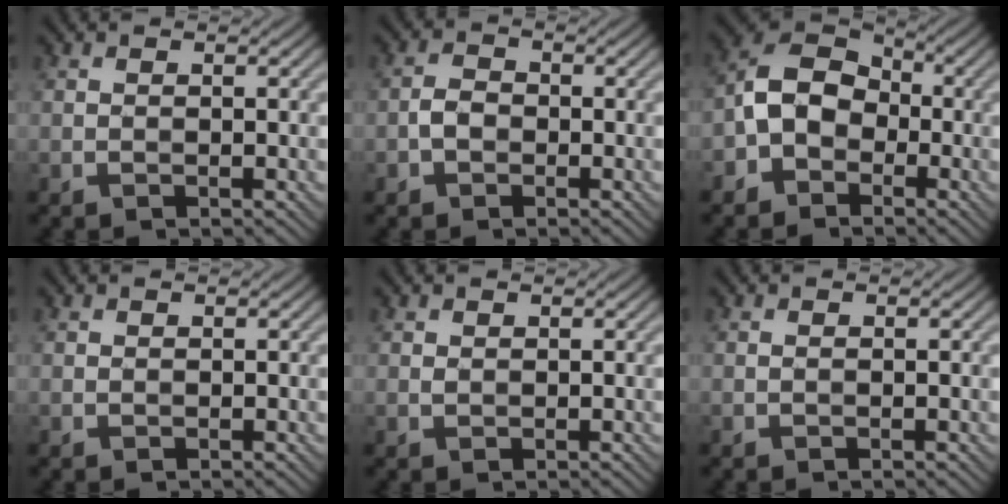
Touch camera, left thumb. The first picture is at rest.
{"total": 2.3, "force": [-0.9, 1.8, 1.2], "torque": [-0.024, 0.003, -0.024]}
{"total": 7.2, "force": [-2.2, 5.5, 4.0], "torque": [-0.080, 0.011, -0.066]}
{"total": 0.7, "force": [0.3, 0.6, 0.0], "torque": [0.001, -0.001, 0.007]}
{"total": 0.9, "force": [0.5, 0.8, 0.2], "torque": [-0.006, 0.000, 0.010]}
{"total": 0.0}